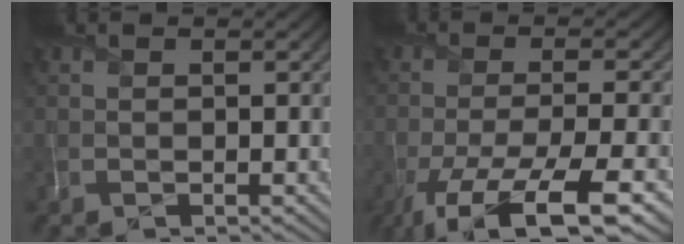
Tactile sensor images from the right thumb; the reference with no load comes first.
{"total": 11.6, "force": [-7.1, 2.9, 8.7], "torque": [-0.164, -0.012, -0.119]}